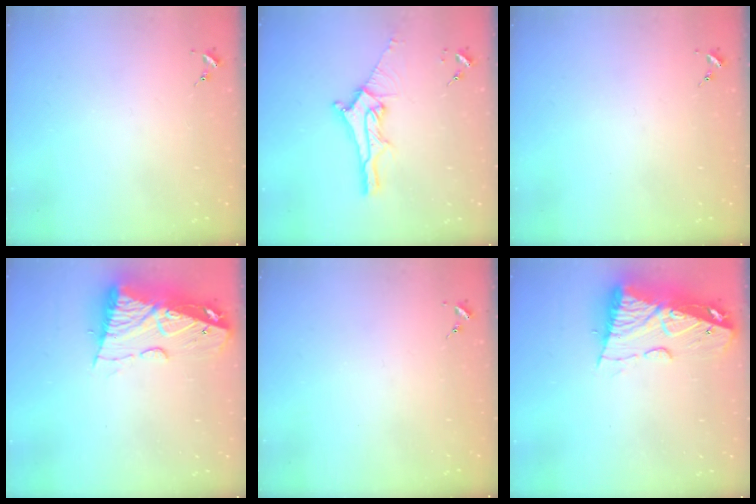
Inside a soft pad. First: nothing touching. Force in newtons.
{"total": 12.5, "press": 12.5, "slide": 1.2}
{"total": 0.0}
{"total": 14.0, "press": 13.9, "slide": 1.3}
{"total": 0.0}
{"total": 14.0, "press": 13.9, "slide": 1.3}